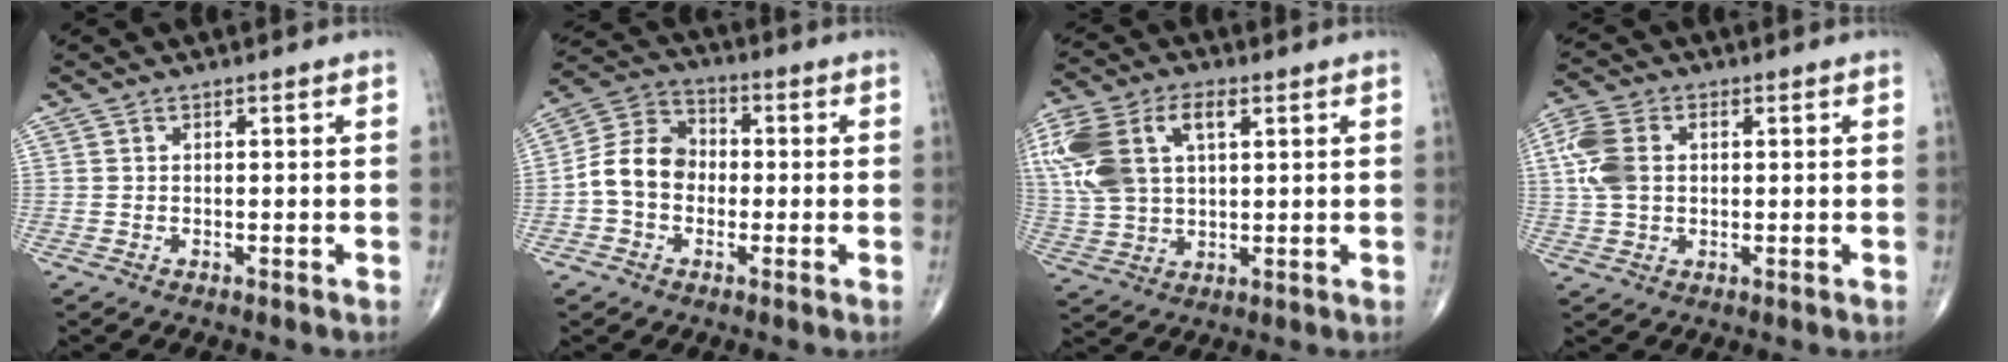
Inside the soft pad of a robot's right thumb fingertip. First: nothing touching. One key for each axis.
{"total": 9.7, "fx": -1.2, "fy": 7.8, "fz": 5.6, "tx": -0.091, "ty": 0.037, "tz": -0.038}
{"total": 16.6, "fx": 5.0, "fy": 9.7, "fz": 12.5, "tx": -0.276, "ty": 0.012, "tz": 0.095}
{"total": 8.4, "fx": 1.2, "fy": 5.8, "fz": 5.9, "tx": -0.136, "ty": 0.013, "tz": 0.023}